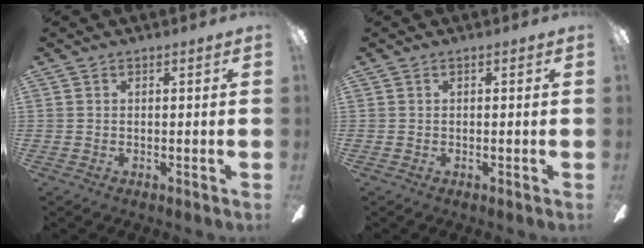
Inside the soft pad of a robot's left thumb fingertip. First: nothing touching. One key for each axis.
{"total": 0.0}